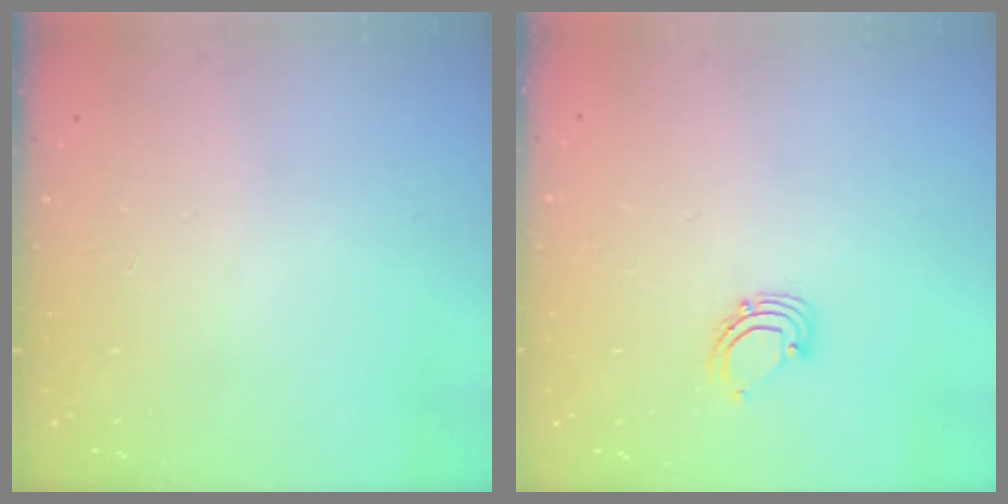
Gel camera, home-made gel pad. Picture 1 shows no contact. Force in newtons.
{"total": 2.9, "press": 2.9, "slide": 0.2}